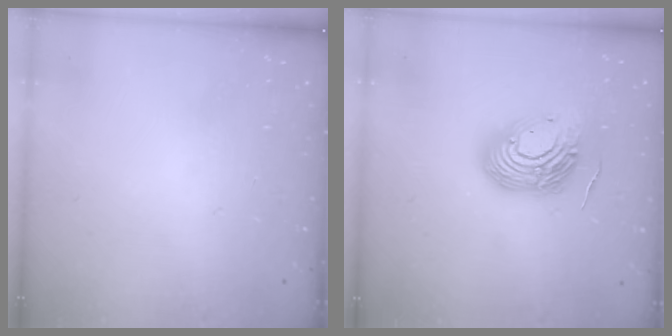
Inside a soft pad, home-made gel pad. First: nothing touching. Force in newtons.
{"total": 15.7, "press": 15.7, "slide": 1.1}